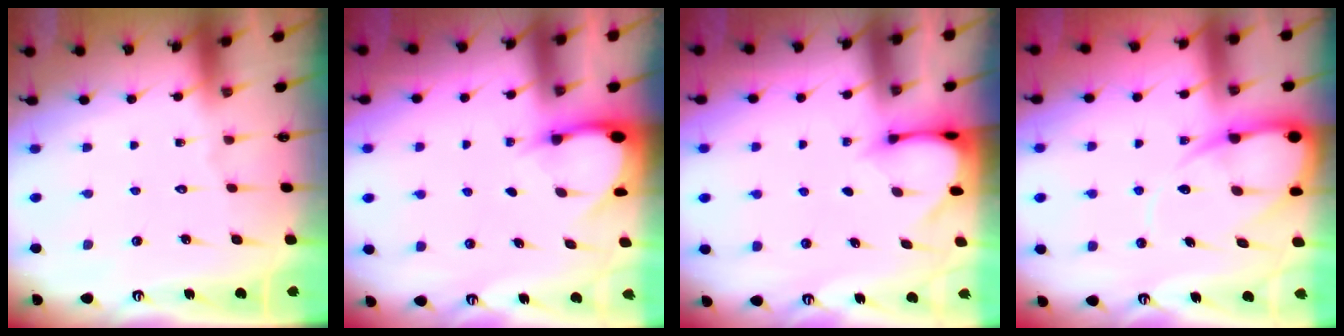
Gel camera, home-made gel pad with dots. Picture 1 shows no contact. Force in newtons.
{"total": 3.4, "press": 3.4, "slide": 0.2}
{"total": 3.2, "press": 3.2, "slide": 0.2}
{"total": 11.9, "press": 11.9, "slide": 1.0}